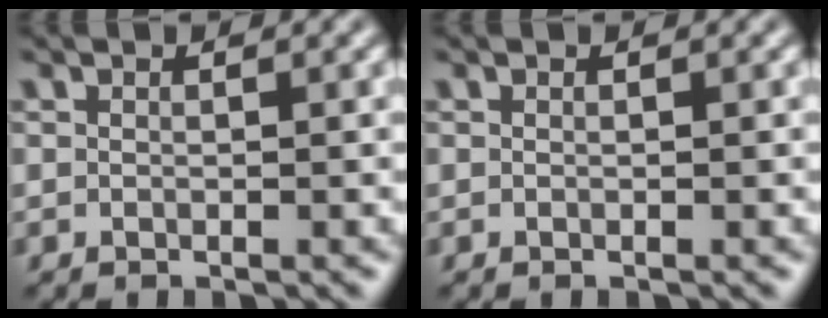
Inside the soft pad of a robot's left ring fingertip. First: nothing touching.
{"total": 0.0}